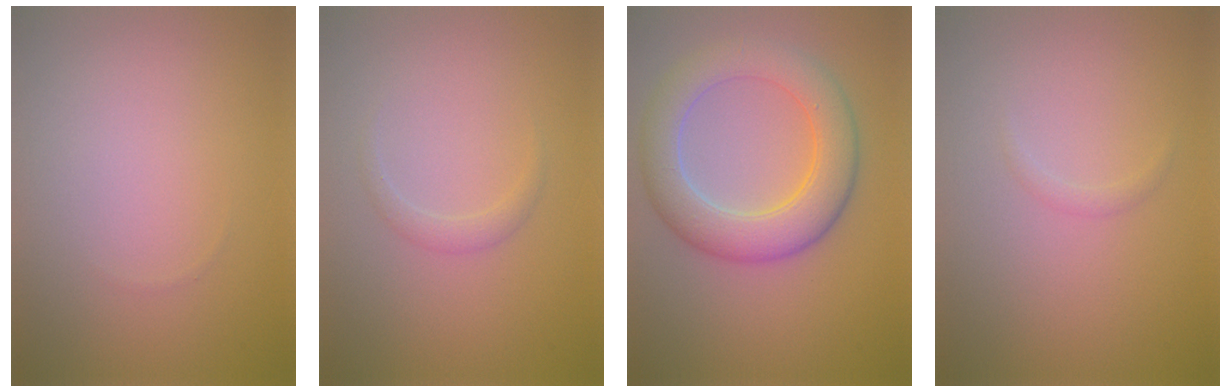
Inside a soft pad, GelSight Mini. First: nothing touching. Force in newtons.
{"total": 1.1, "press": 1.1, "slide": 0.1}
{"total": 6.6, "press": 6.6, "slide": 0.1}
{"total": 0.7, "press": 0.7, "slide": 0.1}